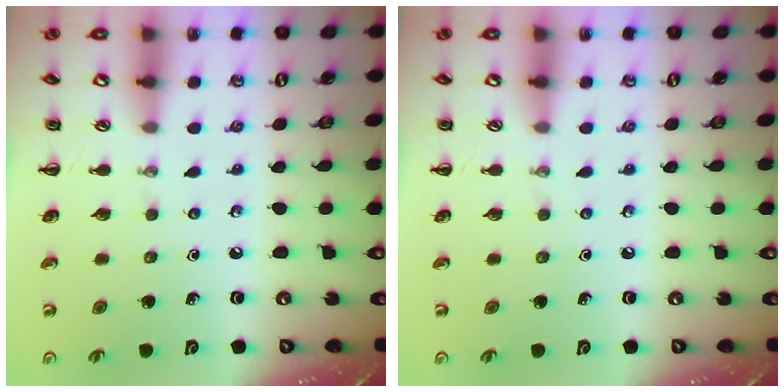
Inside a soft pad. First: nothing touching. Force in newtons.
{"total": 0.0}